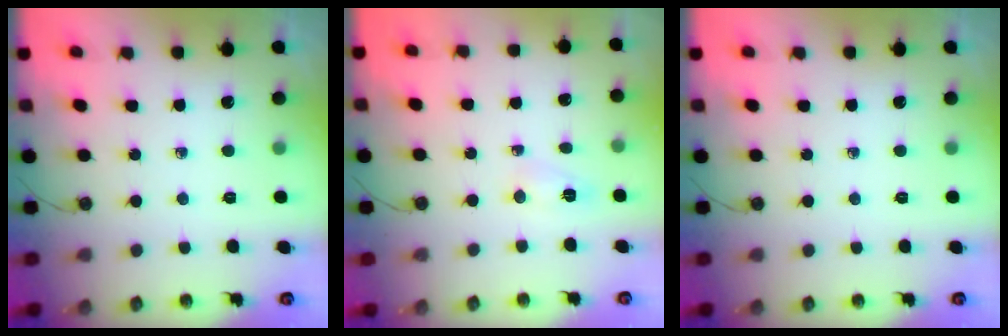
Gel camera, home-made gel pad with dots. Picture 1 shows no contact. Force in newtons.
{"total": 2.7, "press": 2.7, "slide": 0.4}
{"total": 0.0}